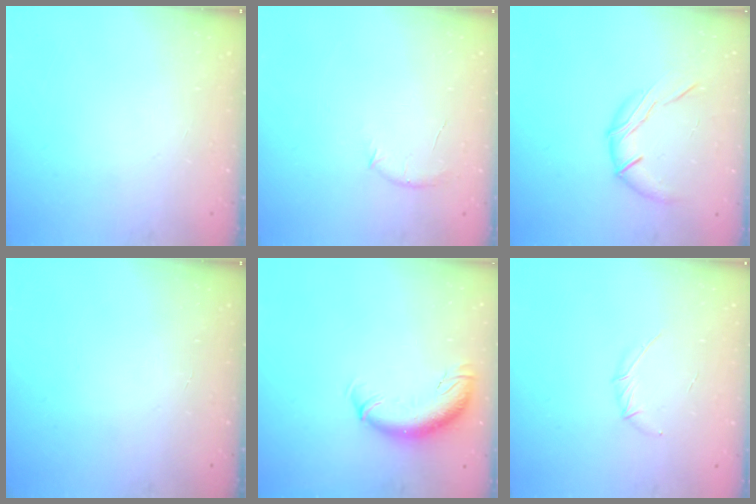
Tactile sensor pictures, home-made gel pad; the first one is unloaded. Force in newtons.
{"total": 5.5, "press": 5.2, "slide": 1.5}
{"total": 9.5, "press": 9.5, "slide": 0.2}
{"total": 0.0}
{"total": 10.9, "press": 10.6, "slide": 2.5}
{"total": 4.0, "press": 3.9, "slide": 0.9}